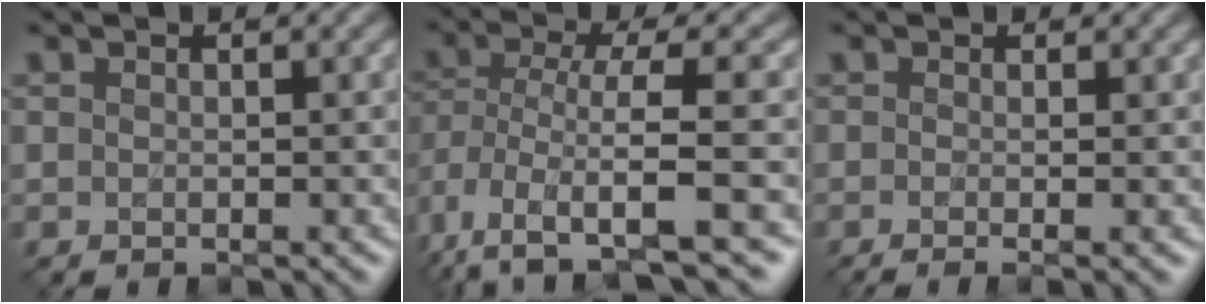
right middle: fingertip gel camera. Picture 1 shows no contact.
{"total": 7.6, "force": [-3.4, 2.6, 6.2], "torque": [-0.124, -0.009, -0.064]}
{"total": 3.4, "force": [-0.3, 1.4, 3.0], "torque": [-0.040, -0.006, -0.013]}